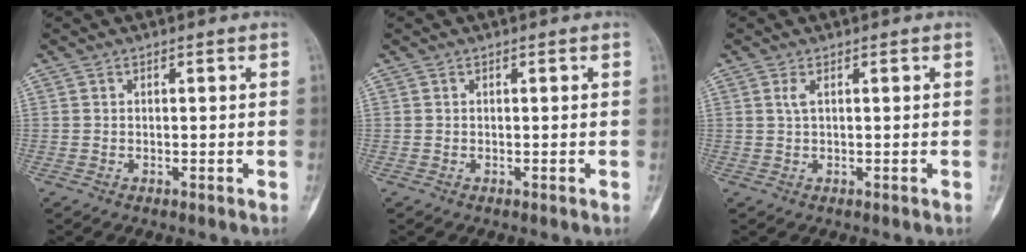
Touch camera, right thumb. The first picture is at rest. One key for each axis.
{"total": 0.0}
{"total": 1.2, "fx": 0.4, "fy": 0.2, "fz": 1.1, "tx": -0.033, "ty": 0.005, "tz": 0.012}